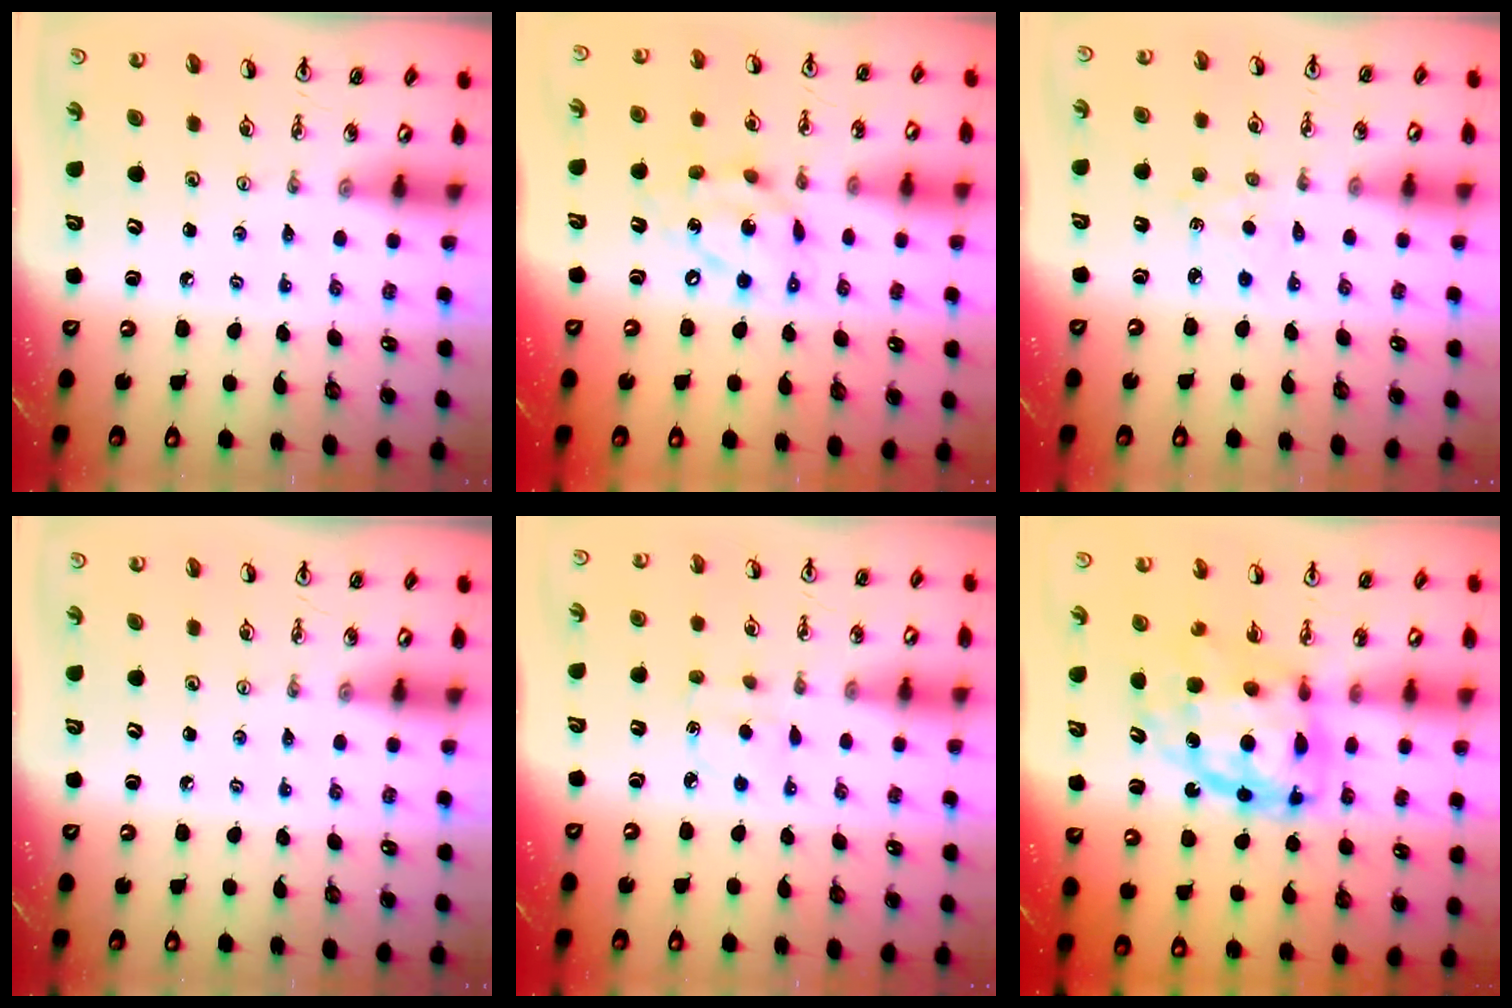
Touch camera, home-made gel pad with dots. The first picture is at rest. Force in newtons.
{"total": 14.0, "press": 13.9, "slide": 1.4}
{"total": 3.9, "press": 3.9, "slide": 0.5}
{"total": 0.0}
{"total": 4.6, "press": 4.5, "slide": 0.5}
{"total": 14.0, "press": 13.9, "slide": 1.2}